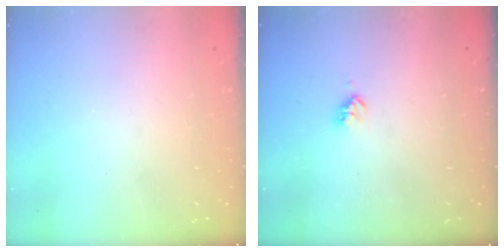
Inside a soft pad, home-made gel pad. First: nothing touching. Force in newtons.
{"total": 2.8, "press": 2.8, "slide": 0.2}